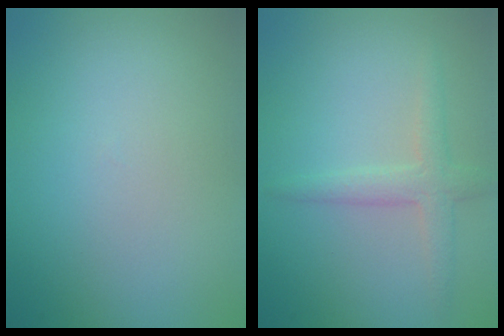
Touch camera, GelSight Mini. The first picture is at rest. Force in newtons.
{"total": 2.4, "press": 2.4, "slide": 0.0}